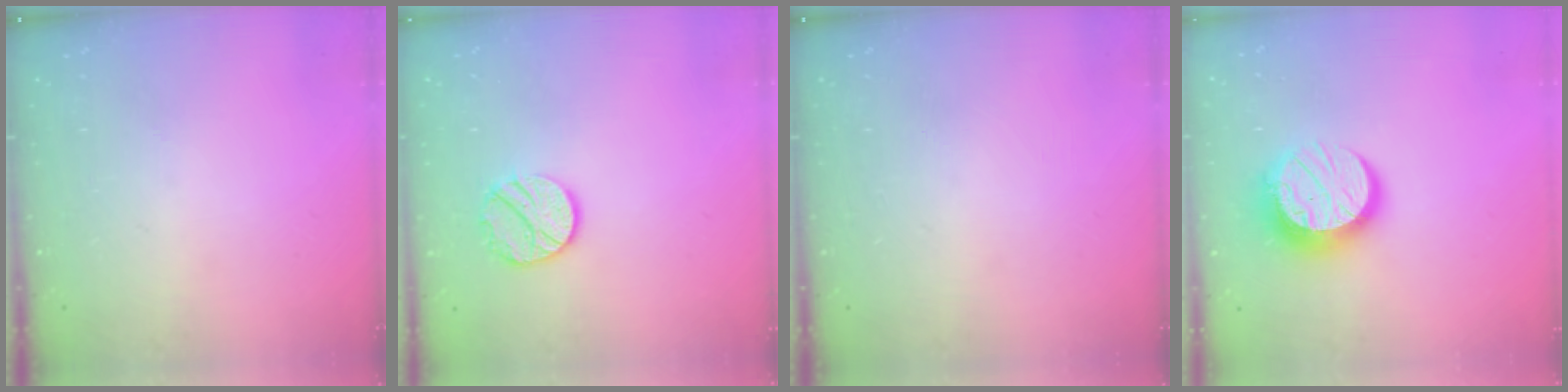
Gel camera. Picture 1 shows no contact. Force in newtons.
{"total": 10.1, "press": 10.1, "slide": 0.4}
{"total": 0.0}
{"total": 12.8, "press": 12.8, "slide": 1.1}